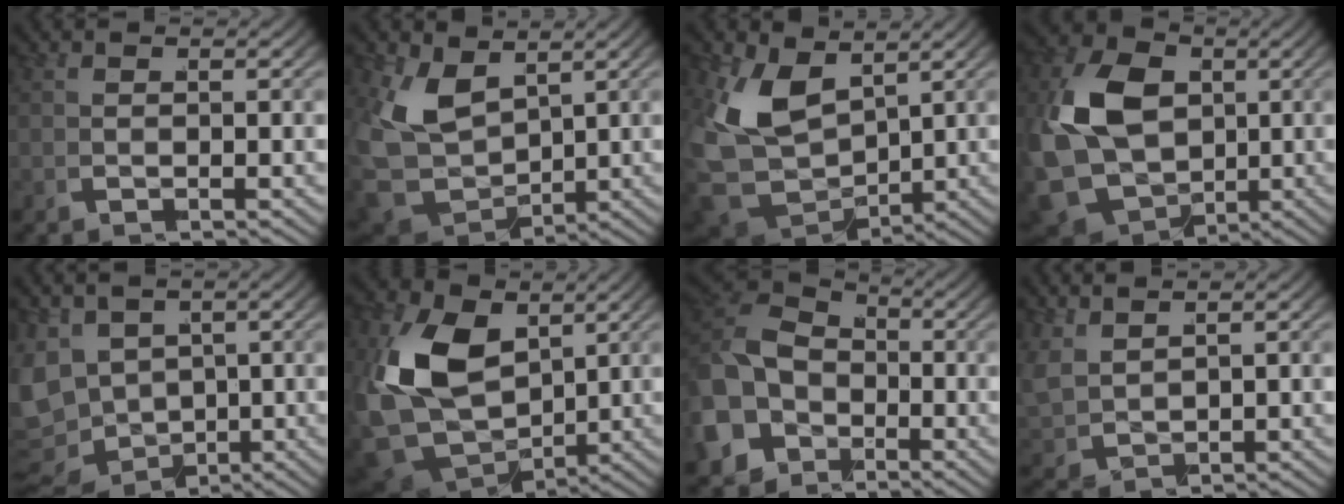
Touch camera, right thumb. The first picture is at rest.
{"total": 8.5, "force": [0.9, 6.0, 6.0], "torque": [-0.166, -0.038, 0.033]}
{"total": 10.1, "force": [0.5, 6.7, 7.5], "torque": [-0.198, -0.043, 0.028]}
{"total": 15.3, "force": [-0.9, 12.2, 9.1], "torque": [-0.257, -0.060, 0.001]}
{"total": 10.6, "force": [-1.6, 9.0, 5.4], "torque": [-0.141, -0.048, -0.018]}
{"total": 13.1, "force": [0.2, 9.2, 9.3], "torque": [-0.244, -0.055, 0.026]}
{"total": 10.3, "force": [-1.3, 8.8, 5.1], "torque": [-0.134, -0.031, -0.023]}
{"total": 3.1, "force": [2.1, 1.8, 1.4], "torque": [-0.031, -0.001, 0.048]}